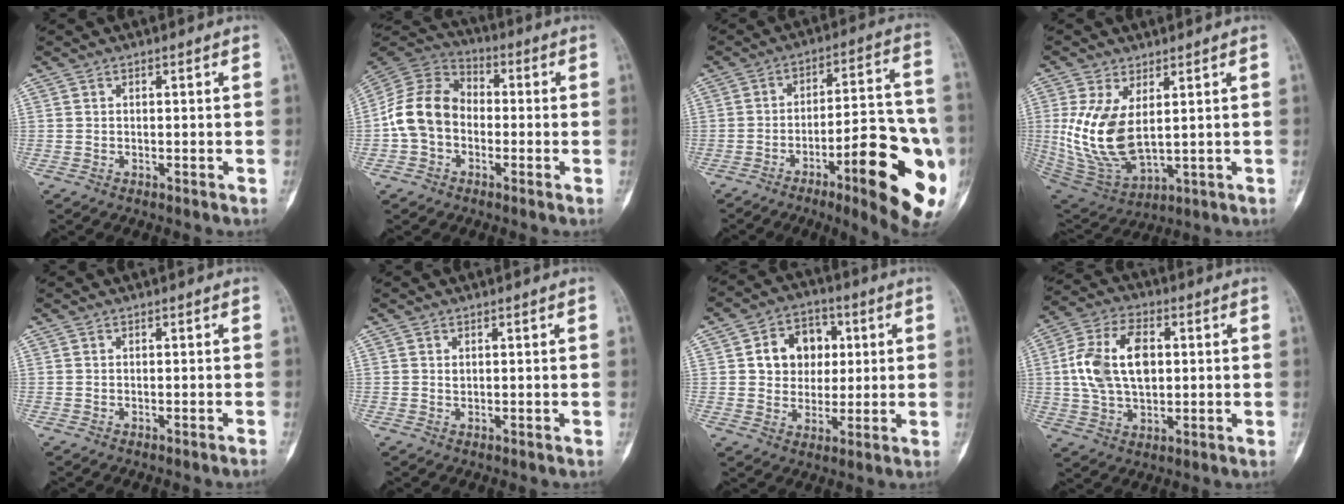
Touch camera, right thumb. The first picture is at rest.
{"total": 12.2, "force": [-1.9, 9.4, 7.5], "torque": [-0.134, 0.037, -0.049]}
{"total": 22.0, "force": [-7.9, 5.3, 19.8], "torque": [-0.234, 0.023, -0.101]}
{"total": 13.8, "force": [2.3, 7.1, 11.6], "torque": [-0.236, -0.021, 0.067]}
{"total": 1.3, "force": [-1.0, -0.4, 0.7], "torque": [-0.018, 0.010, -0.008]}
{"total": 0.5, "force": [0.3, 0.3, 0.3], "torque": [-0.001, 0.000, 0.005]}
{"total": 10.7, "force": [2.3, 8.6, 5.9], "torque": [-0.045, 0.003, 0.036]}
{"total": 13.9, "force": [1.6, 8.5, 10.9], "torque": [-0.198, 0.012, 0.030]}